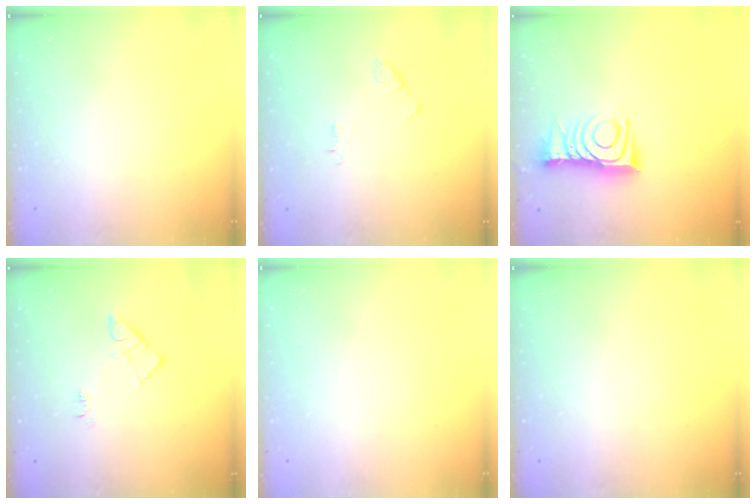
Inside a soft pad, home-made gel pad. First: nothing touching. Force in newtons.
{"total": 2.1, "press": 2.1, "slide": 0.4}
{"total": 11.4, "press": 11.4, "slide": 0.6}
{"total": 5.6, "press": 5.5, "slide": 0.6}
{"total": 1.5, "press": 1.5, "slide": 0.1}
{"total": 0.0}